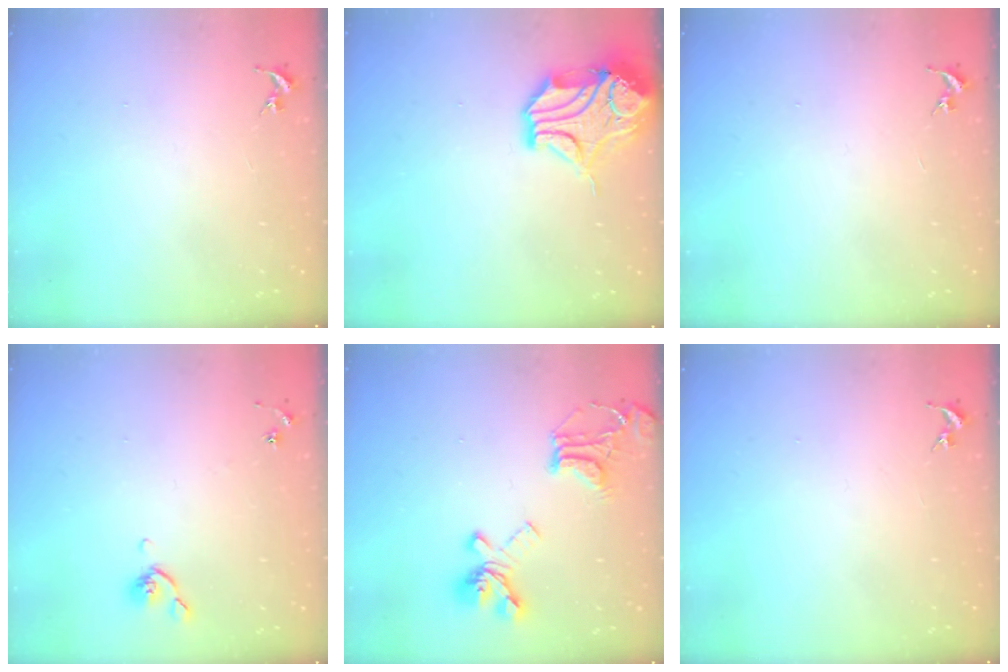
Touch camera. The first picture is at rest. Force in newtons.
{"total": 14.1, "press": 13.9, "slide": 2.1}
{"total": 0.0}
{"total": 5.3, "press": 5.2, "slide": 0.9}
{"total": 20.9, "press": 20.8, "slide": 2.1}
{"total": 0.0}